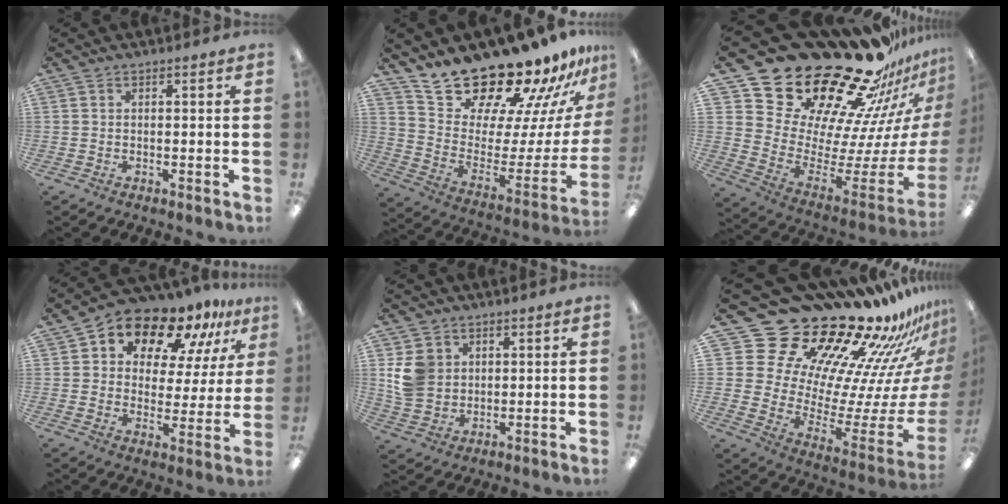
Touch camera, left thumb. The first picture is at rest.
{"total": 21.3, "force": [20.0, 5.1, 5.3], "torque": [-0.095, -0.172, 0.354]}
{"total": 31.8, "force": [25.1, 14.0, 13.6], "torque": [-0.168, -0.228, 0.487]}
{"total": 13.4, "force": [10.3, 6.8, 5.2], "torque": [-0.098, -0.072, 0.182]}
{"total": 8.3, "force": [2.2, 7.3, 3.2], "torque": [-0.056, 0.007, 0.047]}
{"total": 29.6, "force": [23.5, 13.2, 12.0], "torque": [-0.164, -0.245, 0.455]}